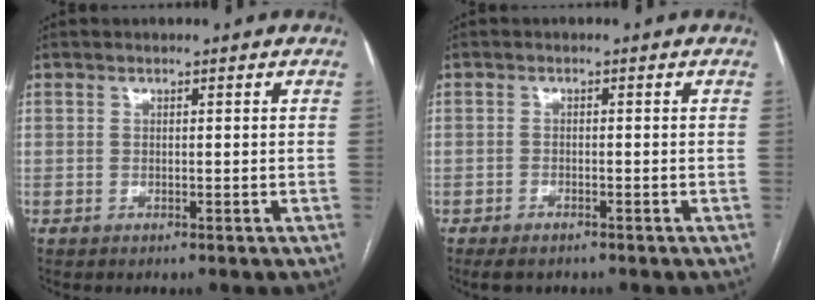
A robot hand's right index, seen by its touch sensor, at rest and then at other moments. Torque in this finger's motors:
{"motor_torque": [0.02, -0.07, 0.03, -0.04]}